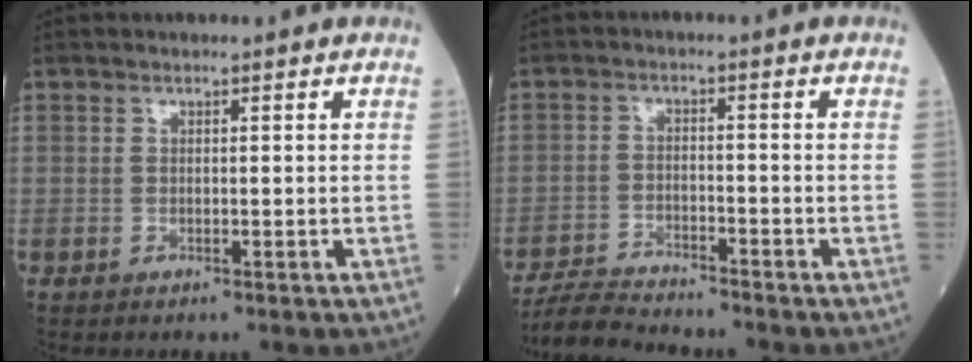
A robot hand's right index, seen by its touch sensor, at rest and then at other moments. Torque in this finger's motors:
{"motor_torque": [-0.19, -0.44, 0.13, 0.01]}